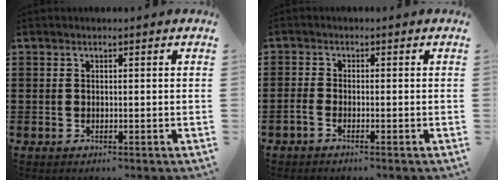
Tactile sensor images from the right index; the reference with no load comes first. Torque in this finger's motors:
{"motor_torque": [1.13, 0.95, 0.05, 0.03]}